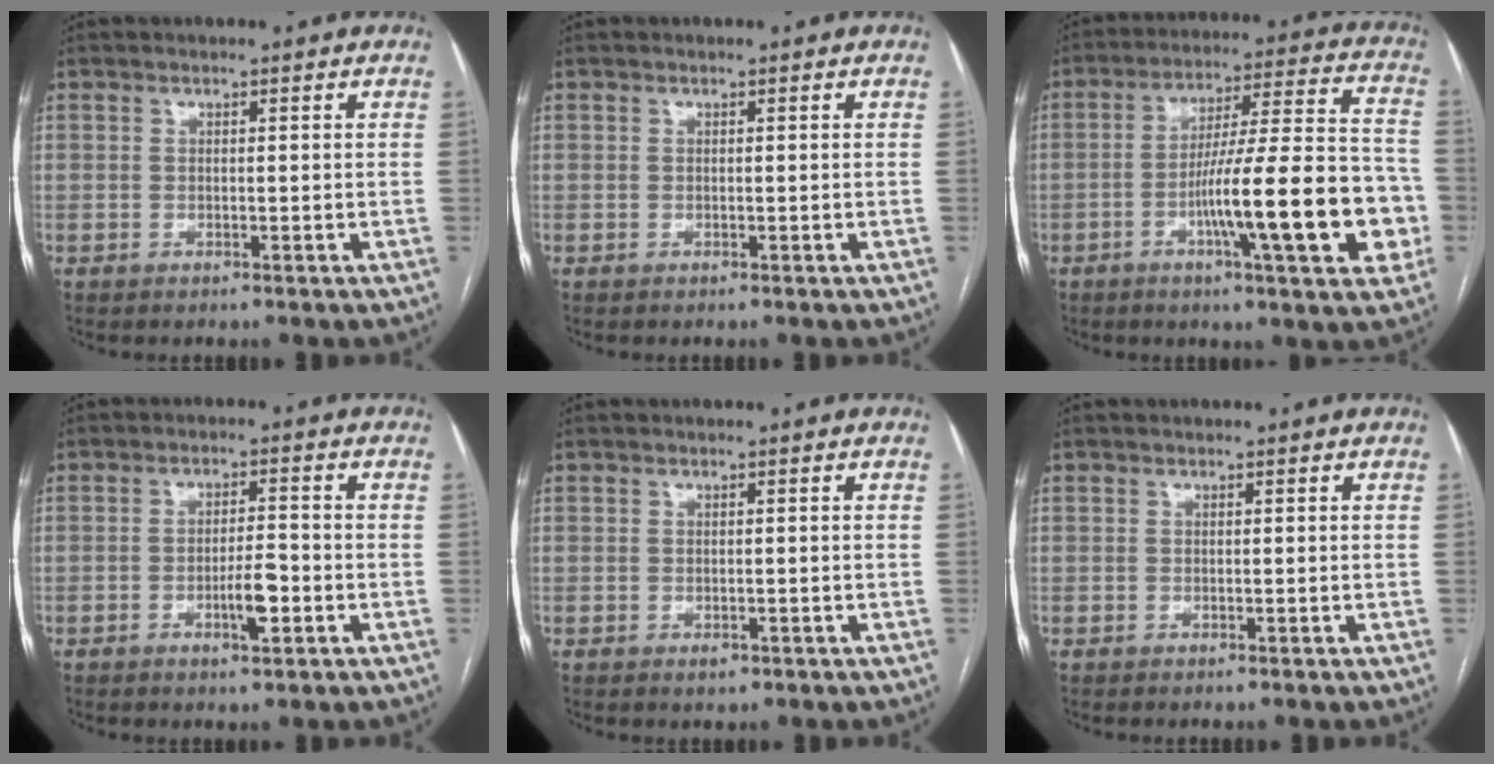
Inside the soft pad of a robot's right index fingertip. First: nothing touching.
{"total": 0.0}
{"total": 19.7, "force": [-5.7, 2.1, 18.8], "torque": [-0.250, 0.020, -0.078]}
{"total": 4.6, "force": [-1.7, 0.9, 4.1], "torque": [-0.070, 0.000, -0.027]}
{"total": 1.1, "force": [-0.5, 0.7, 0.6], "torque": [-0.006, 0.001, -0.004]}
{"total": 0.0}